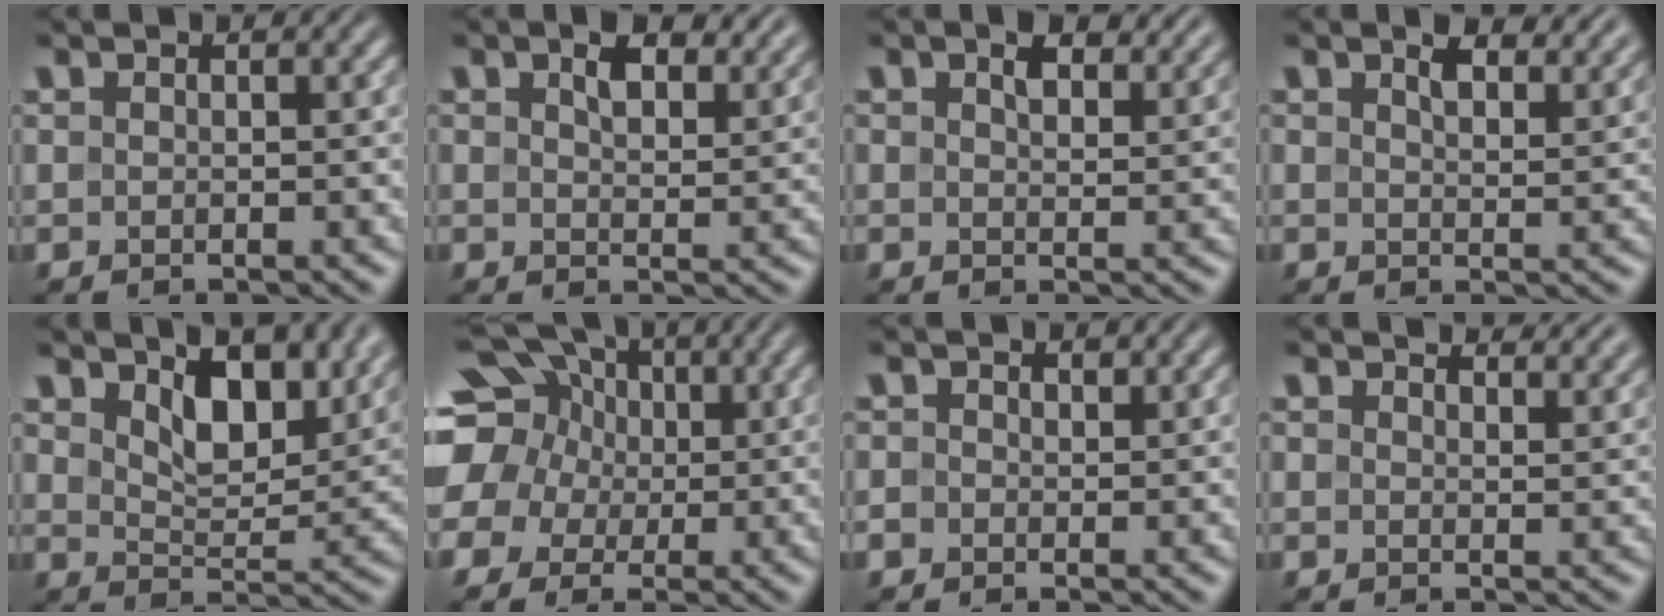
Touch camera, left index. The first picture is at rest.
{"total": 4.5, "force": [2.9, 1.9, 3.0], "torque": [-0.048, 0.001, 0.041]}
{"total": 3.8, "force": [2.5, 1.6, 2.4], "torque": [-0.041, 0.001, 0.037]}
{"total": 4.3, "force": [3.1, 1.4, 2.6], "torque": [-0.042, 0.002, 0.045]}
{"total": 7.3, "force": [4.1, 3.4, 5.0], "torque": [-0.087, -0.008, 0.065]}
{"total": 16.8, "force": [5.8, 13.9, 7.5], "torque": [-0.196, 0.046, 0.075]}
{"total": 1.2, "force": [0.3, 1.1, 0.5], "torque": [-0.012, -0.001, 0.002]}
{"total": 3.9, "force": [3.6, 0.8, 1.3], "torque": [-0.019, 0.005, 0.037]}